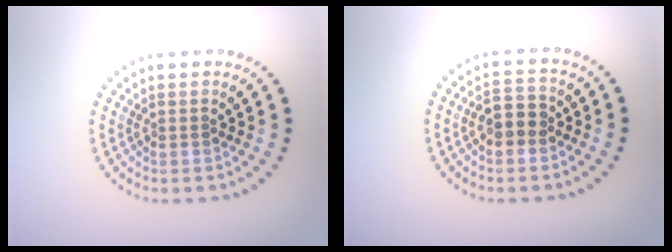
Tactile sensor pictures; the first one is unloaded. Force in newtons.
{"total": 2.6, "press": 2.6, "slide": 0.5}